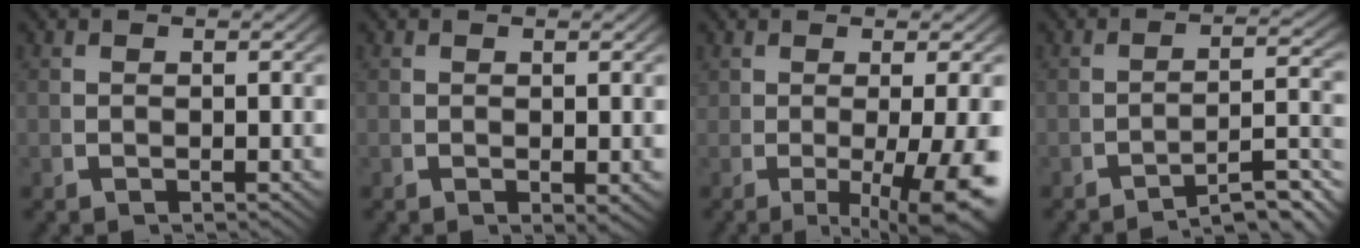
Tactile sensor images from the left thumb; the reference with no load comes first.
{"total": 1.0, "force": [0.2, 0.4, 0.9], "torque": [-0.012, -0.004, 0.007]}
{"total": 7.0, "force": [-1.5, 2.4, 6.4], "torque": [-0.102, -0.023, -0.008]}
{"total": 6.7, "force": [-4.5, 2.3, 4.5], "torque": [-0.061, -0.018, -0.059]}